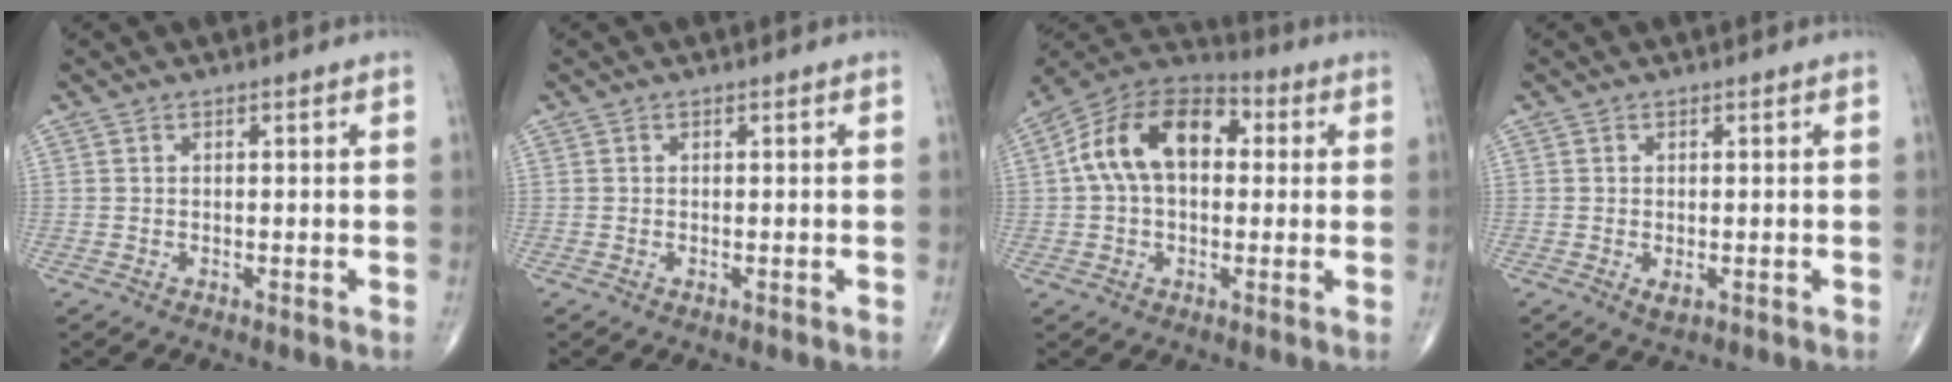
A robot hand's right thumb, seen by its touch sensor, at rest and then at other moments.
{"total": 0.0}
{"total": 15.7, "force": [2.4, 10.0, 12.0], "torque": [-0.195, 0.036, 0.028]}
{"total": 1.7, "force": [-0.5, 0.9, 1.4], "torque": [-0.023, -0.003, -0.006]}